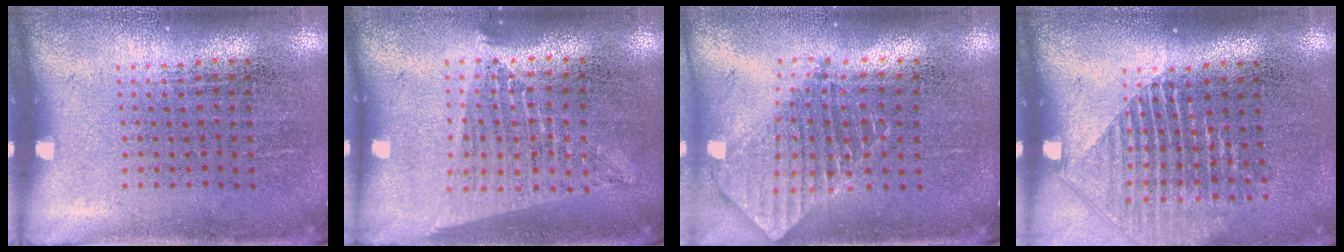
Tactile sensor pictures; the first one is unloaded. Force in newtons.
{"total": 1.8, "press": 1.6, "slide": 0.8}
{"total": 1.9, "press": 1.5, "slide": 1.2}
{"total": 1.6, "press": 1.4, "slide": 0.7}